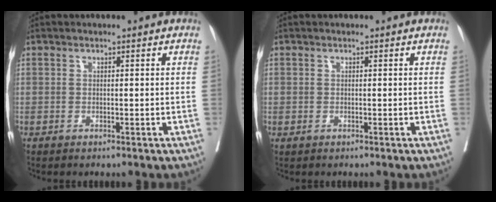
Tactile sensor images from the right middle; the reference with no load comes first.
{"total": 0.0}